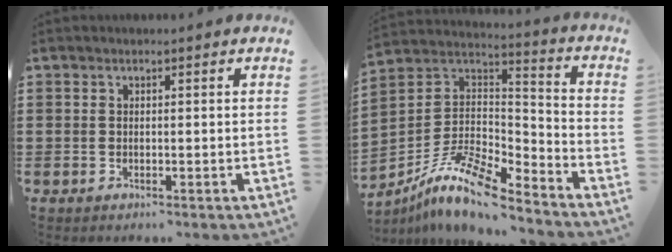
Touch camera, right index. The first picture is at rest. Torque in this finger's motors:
{"motor_torque": [1.36, -0.79, 0.29, 0.09]}